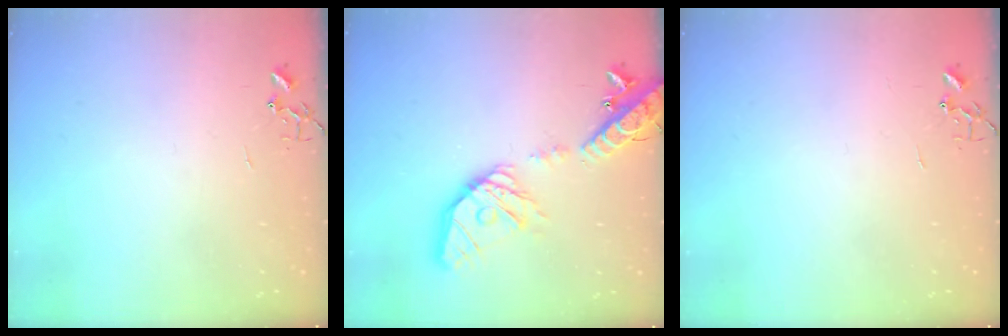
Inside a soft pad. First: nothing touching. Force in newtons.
{"total": 20.4, "press": 20.1, "slide": 3.3}
{"total": 0.0}